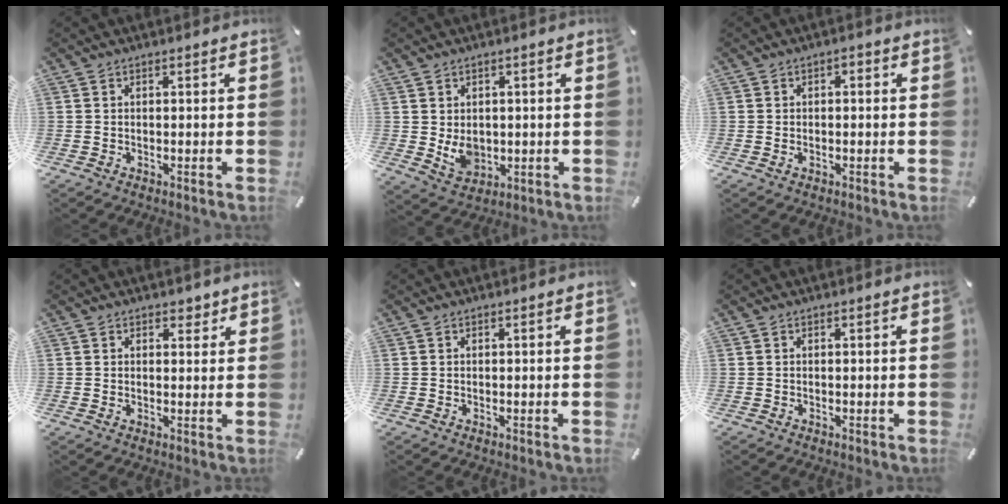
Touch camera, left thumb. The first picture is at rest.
{"total": 5.6, "force": [0.5, 4.8, 2.9], "torque": [-0.046, -0.008, 0.010]}
{"total": 1.5, "force": [-0.3, 0.9, 1.2], "torque": [-0.014, 0.001, -0.008]}
{"total": 2.4, "force": [1.6, 1.7, 0.7], "torque": [0.009, -0.006, 0.023]}
{"total": 0.0}
{"total": 0.0}